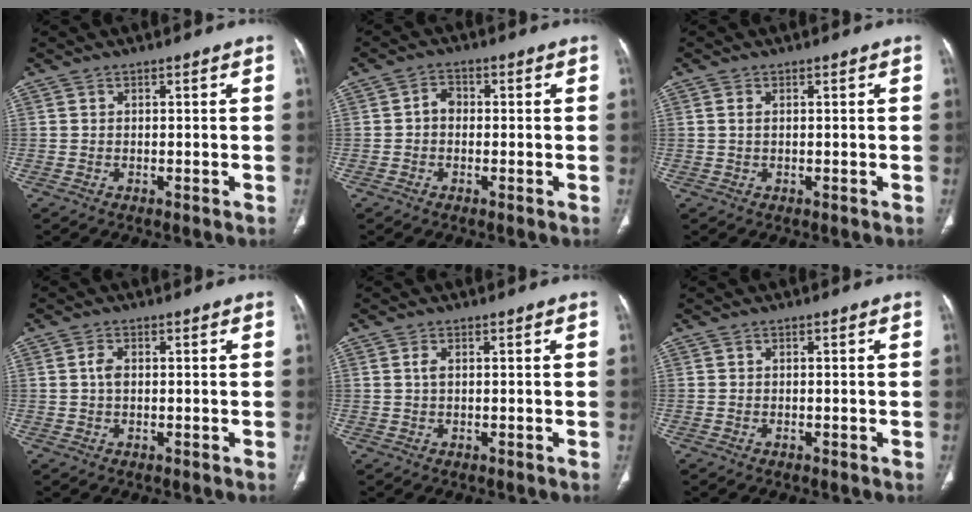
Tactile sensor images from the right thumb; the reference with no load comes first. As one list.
[{"total": 2.6, "force": [-0.3, 2.1, 1.6], "torque": [-0.017, 0.011, -0.014]}, {"total": 0.9, "force": [0.2, 0.5, 0.7], "torque": [-0.022, 0.005, 0.007]}, {"total": 2.0, "force": [0.1, 1.2, 1.6], "torque": [-0.034, 0.004, 0.001]}, {"total": 1.1, "force": [0.2, 0.5, 0.9], "torque": [-0.024, 0.004, 0.005]}, {"total": 0.0}]